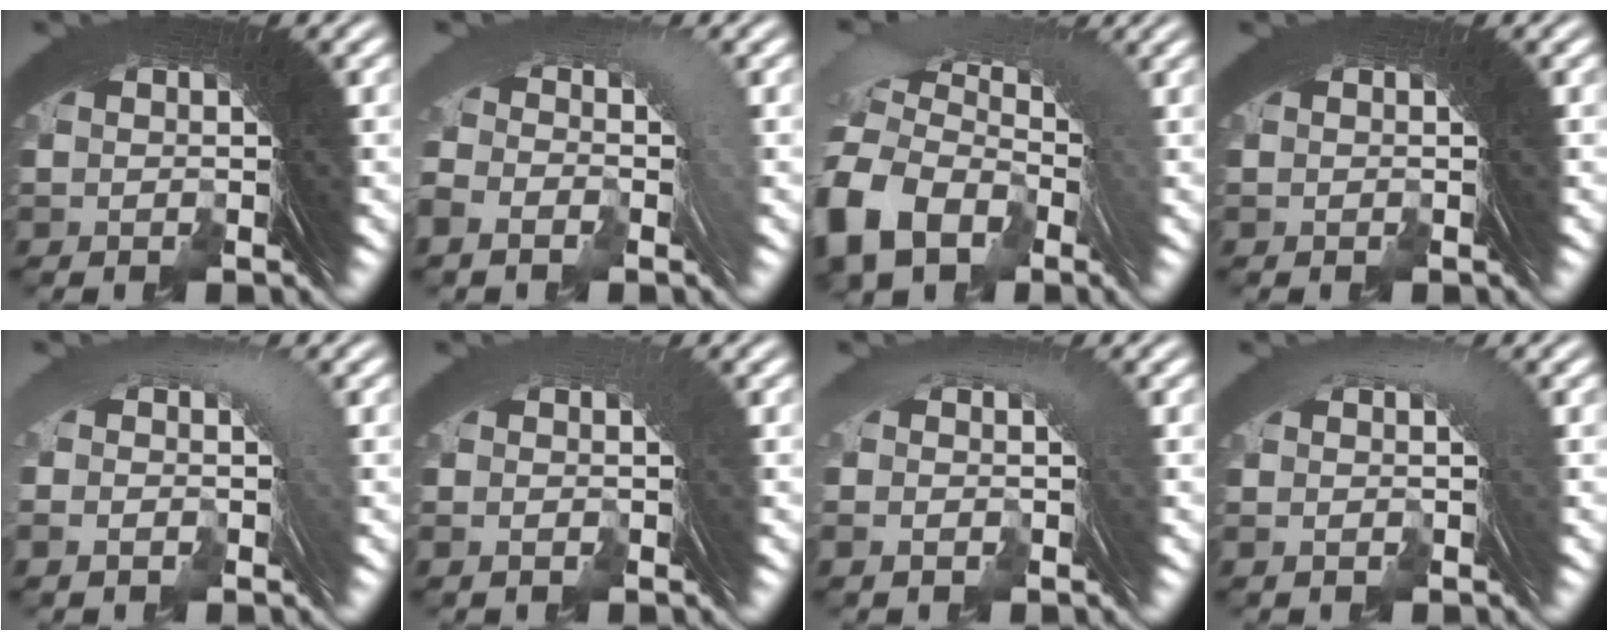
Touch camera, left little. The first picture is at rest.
{"total": 0.8, "force": [-0.4, 0.3, 0.6], "torque": [-0.002, 0.006, -0.008]}
{"total": 7.0, "force": [0.3, 5.4, 4.5], "torque": [-0.115, -0.018, 0.016]}
{"total": 0.6, "force": [-0.3, -0.2, -0.4], "torque": [0.008, 0.002, -0.005]}
{"total": 1.1, "force": [0.3, 0.4, 1.0], "torque": [0.000, 0.013, 0.000]}
{"total": 0.8, "force": [-0.7, -0.2, -0.4], "torque": [0.028, 0.012, -0.016]}
{"total": 1.0, "force": [0.0, 0.6, 0.8], "torque": [0.005, 0.014, -0.005]}
{"total": 1.1, "force": [0.1, 0.4, 1.0], "torque": [0.012, 0.016, -0.005]}